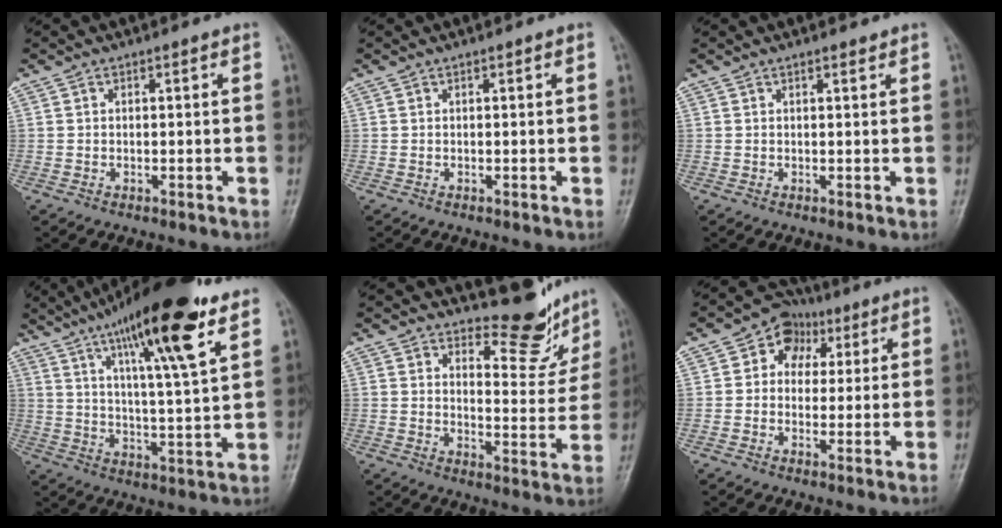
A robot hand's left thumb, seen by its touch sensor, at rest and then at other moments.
{"total": 0.0}
{"total": 0.8, "force": [0.7, 0.2, 0.3], "torque": [-0.007, -0.005, 0.009]}
{"total": 19.1, "force": [11.2, 3.2, 15.2], "torque": [-0.229, -0.043, 0.180]}
{"total": 9.8, "force": [8.9, 3.3, 2.5], "torque": [-0.002, -0.084, 0.117]}
{"total": 7.7, "force": [2.3, 6.3, 3.9], "torque": [-0.019, 0.006, 0.027]}